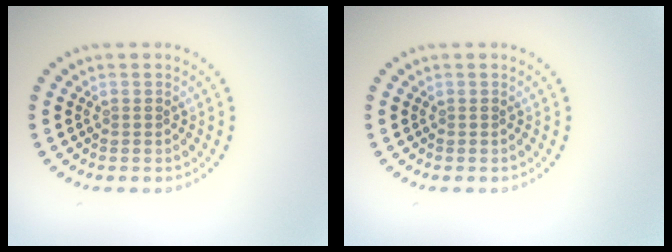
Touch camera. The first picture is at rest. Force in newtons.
{"total": 0.0}